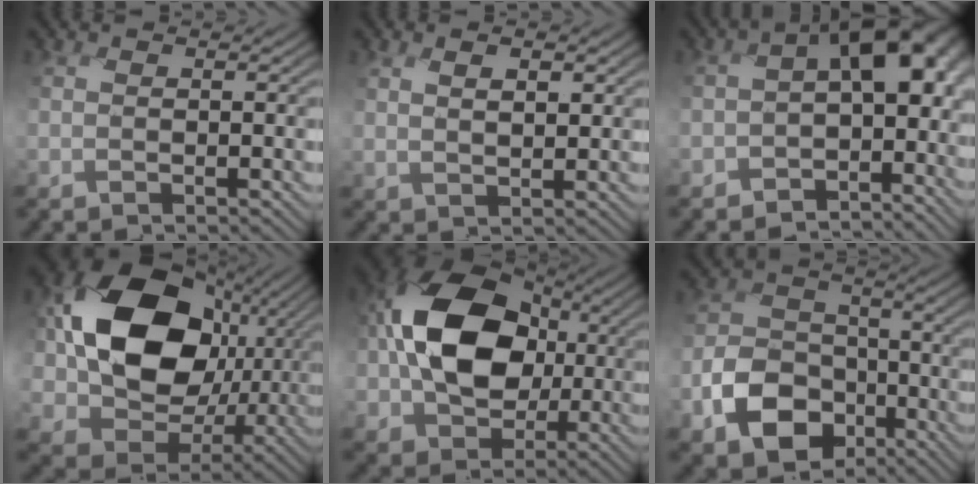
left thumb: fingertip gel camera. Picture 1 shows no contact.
{"total": 2.7, "force": [1.3, 1.0, 2.1], "torque": [-0.033, -0.004, 0.022]}
{"total": 10.9, "force": [-2.0, 7.1, 8.0], "torque": [-0.128, -0.026, -0.042]}
{"total": 17.1, "force": [2.5, 13.8, 9.8], "torque": [-0.210, -0.010, 0.053]}
{"total": 15.2, "force": [0.2, 11.4, 10.1], "torque": [-0.189, 0.019, -0.007]}
{"total": 9.7, "force": [-5.7, 6.8, 4.1], "torque": [-0.079, -0.020, -0.115]}